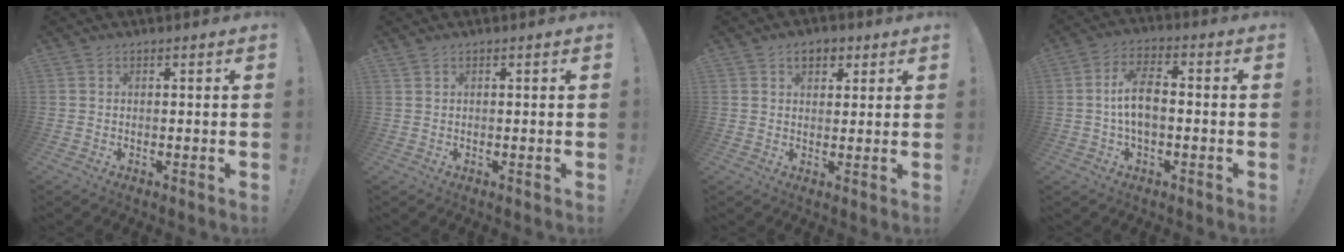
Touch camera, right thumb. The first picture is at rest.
{"total": 0.7, "force": [0.6, 0.1, 0.3], "torque": [-0.007, -0.001, 0.012]}
{"total": 5.5, "force": [2.5, 3.8, 3.1], "torque": [-0.043, 0.003, 0.045]}
{"total": 9.2, "force": [-0.5, 4.7, 7.9], "torque": [-0.146, 0.008, -0.008]}